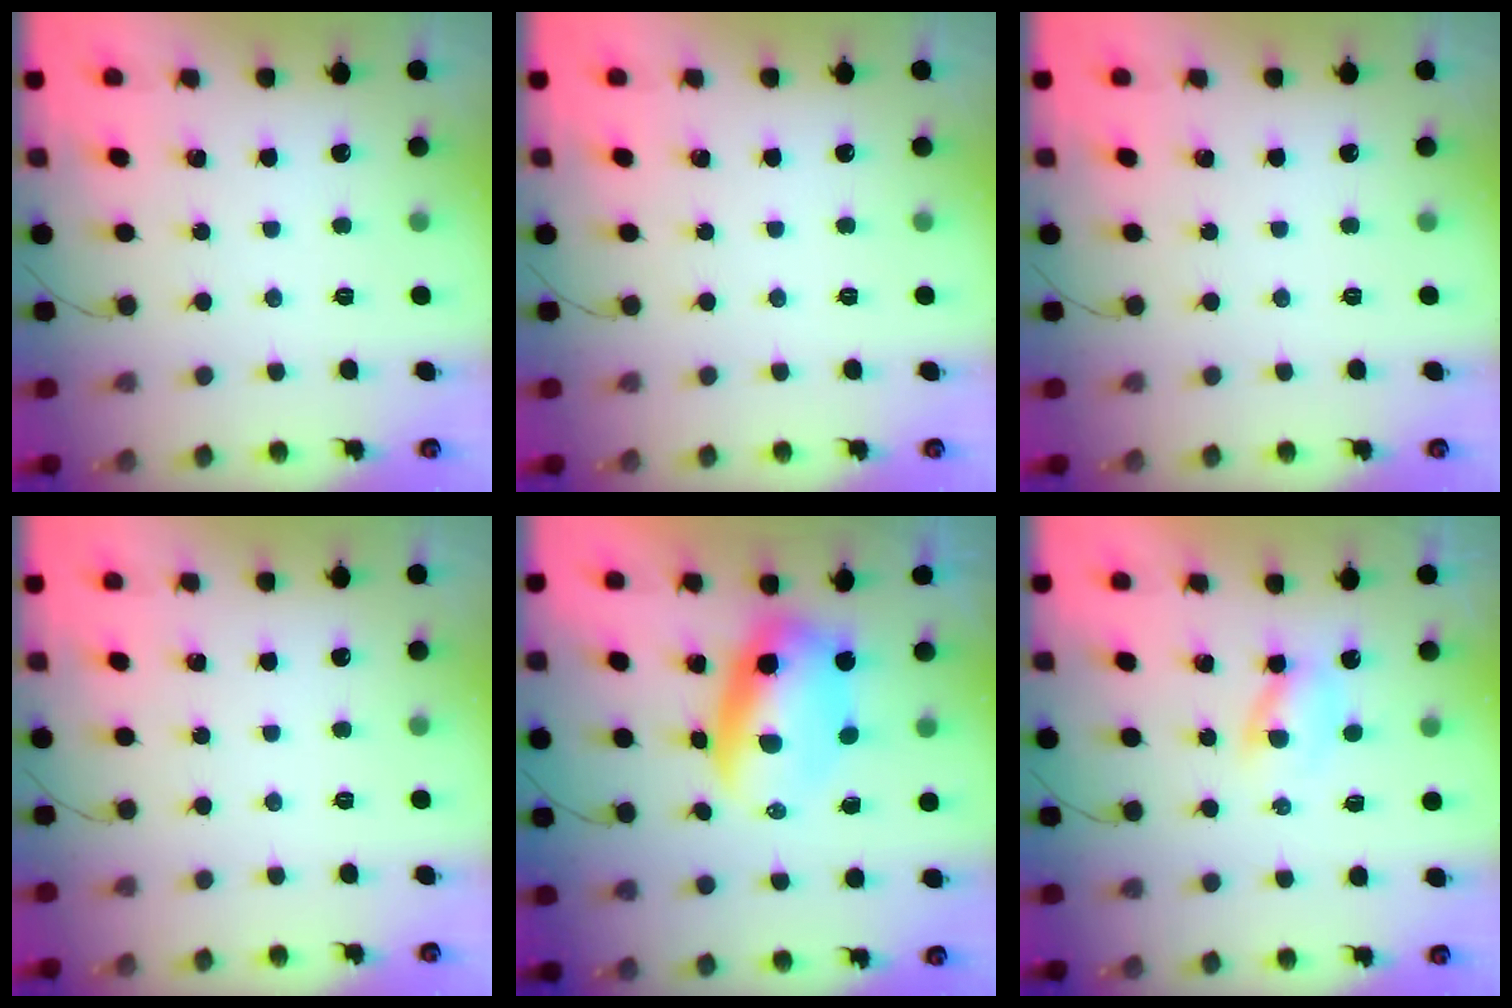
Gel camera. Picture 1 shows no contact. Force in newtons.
{"total": 0.0}
{"total": 0.0}
{"total": 0.0}
{"total": 8.6, "press": 8.2, "slide": 2.5}
{"total": 2.3, "press": 2.0, "slide": 1.1}